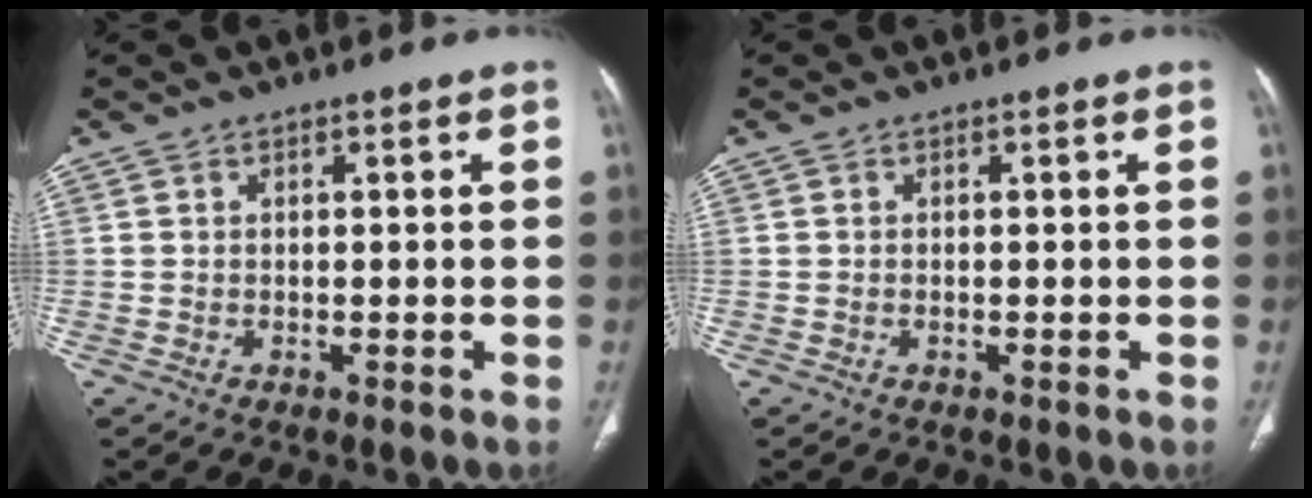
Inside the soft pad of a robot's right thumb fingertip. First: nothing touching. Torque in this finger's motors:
{"motor_torque": [0.10, 0.20, -0.23, -0.38, 0.03]}